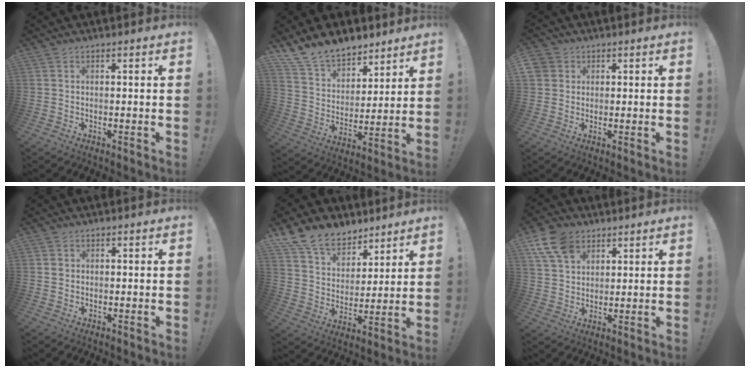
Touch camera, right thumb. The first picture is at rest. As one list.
[{"total": 13.4, "force": [11.3, 6.7, 2.8], "torque": [-0.066, -0.088, 0.216]}, {"total": 3.8, "force": [1.8, 3.3, 0.8], "torque": [-0.010, -0.002, 0.033]}, {"total": 1.2, "force": [0.4, 1.1, 0.1], "torque": [0.005, 0.002, 0.004]}, {"total": 14.6, "force": [10.9, 8.6, 4.4], "torque": [-0.093, -0.072, 0.211]}, {"total": 11.2, "force": [6.2, 7.5, 5.5], "torque": [-0.098, -0.019, 0.123]}]